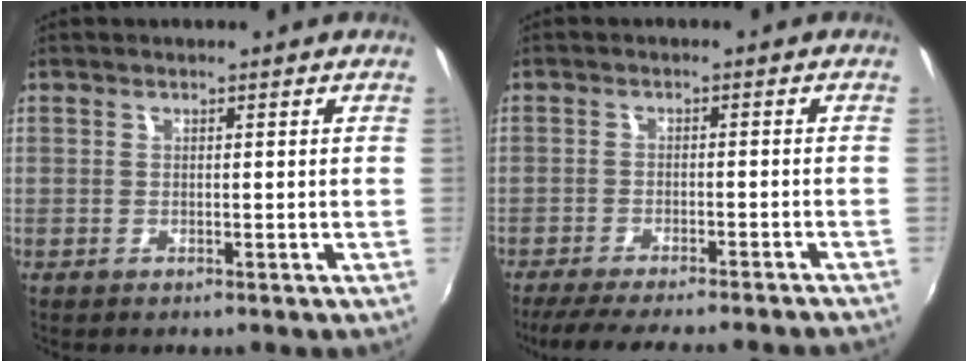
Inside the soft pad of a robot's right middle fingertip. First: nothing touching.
{"total": 15.5, "force": [-13.7, 1.1, 7.1], "torque": [-0.139, -0.028, -0.195]}